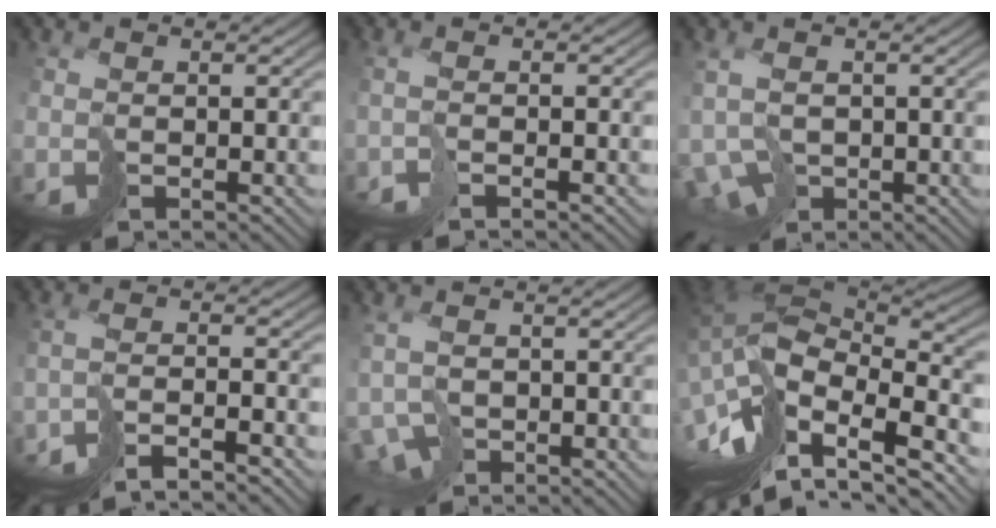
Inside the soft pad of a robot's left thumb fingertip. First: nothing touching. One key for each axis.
{"total": 1.8, "fx": -1.5, "fy": -0.6, "fz": 0.8, "tx": -0.012, "ty": 0.008, "tz": -0.028}
{"total": 4.8, "fx": -1.5, "fy": 3.1, "fz": 3.3, "tx": -0.075, "ty": -0.012, "tz": -0.021}
{"total": 5.2, "fx": -4.8, "fy": -0.2, "fz": 2.2, "tx": -0.039, "ty": 0.006, "tz": -0.081}
{"total": 3.9, "fx": -1.5, "fy": 2.7, "fz": 2.5, "tx": -0.051, "ty": -0.004, "tz": -0.024}
{"total": 16.4, "fx": -7.7, "fy": 8.1, "fz": 12.0, "tx": -0.276, "ty": -0.020, "tz": -0.118}